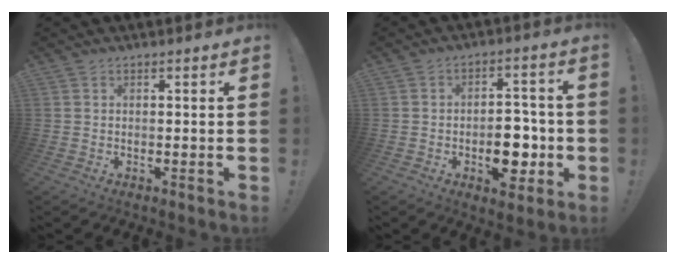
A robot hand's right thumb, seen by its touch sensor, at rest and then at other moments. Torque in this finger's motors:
{"motor_torque": [0.16, 0.30, 0.79, -0.77, 0.27]}